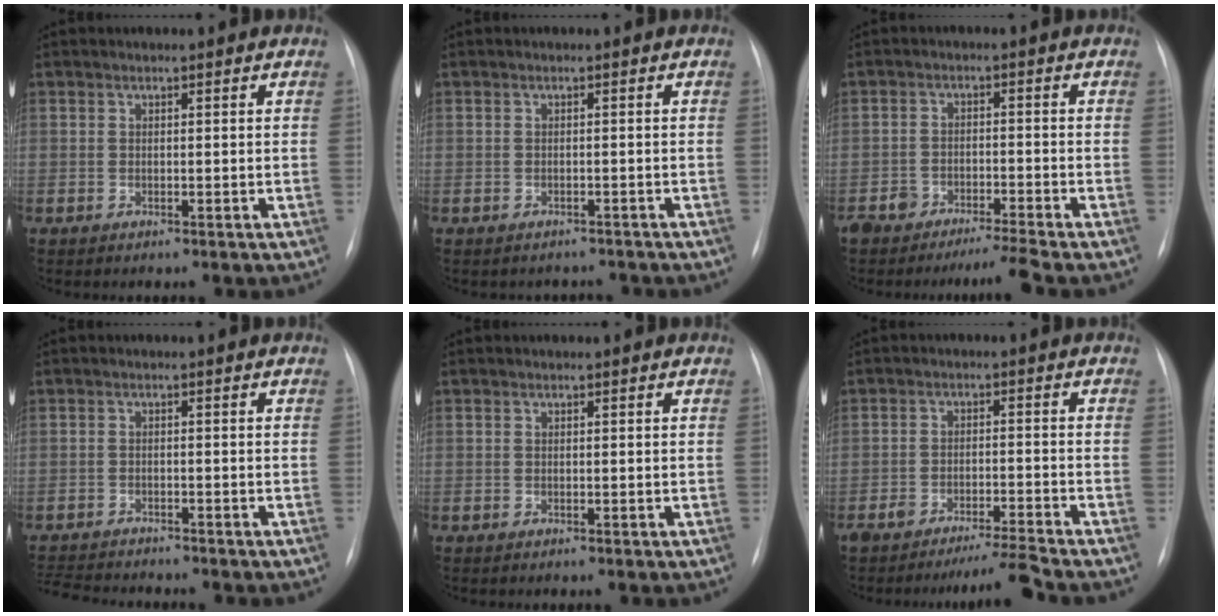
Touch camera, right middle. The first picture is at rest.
{"total": 2.9, "force": [-2.6, 1.2, -0.2], "torque": [0.006, 0.008, -0.033]}
{"total": 4.8, "force": [-4.4, -0.2, 1.9], "torque": [-0.029, -0.011, -0.078]}
{"total": 7.1, "force": [-6.8, 0.8, 2.0], "torque": [-0.032, -0.011, -0.107]}
{"total": 0.0}
{"total": 5.2, "force": [-4.8, -1.0, 1.8], "torque": [-0.029, -0.011, -0.083]}